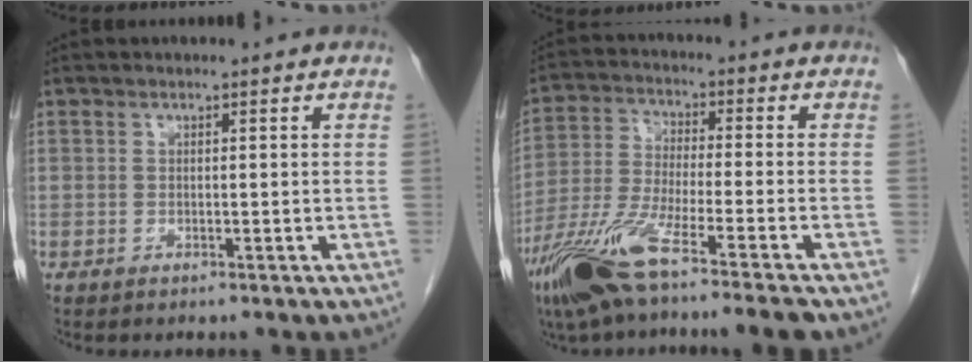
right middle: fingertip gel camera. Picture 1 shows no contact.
{"total": 14.1, "force": [-9.9, -0.3, 10.0], "torque": [-0.209, -0.042, -0.182]}